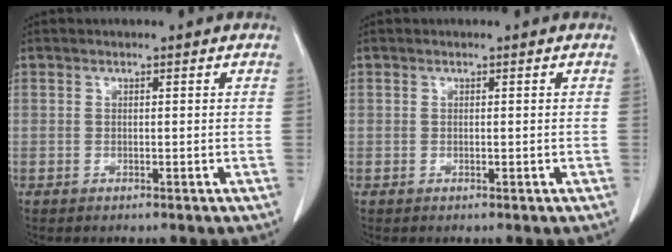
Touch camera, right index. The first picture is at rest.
{"total": 0.0}